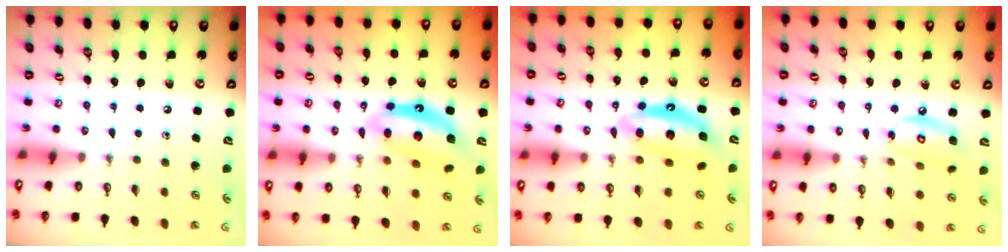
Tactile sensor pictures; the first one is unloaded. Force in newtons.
{"total": 12.1, "press": 12.0, "slide": 1.1}
{"total": 11.6, "press": 11.6, "slide": 1.3}
{"total": 10.2, "press": 10.2, "slide": 0.9}